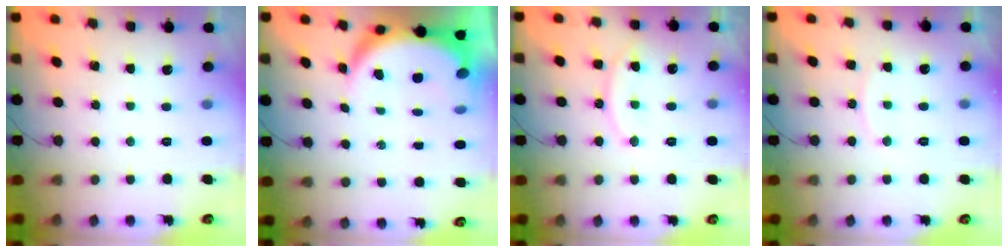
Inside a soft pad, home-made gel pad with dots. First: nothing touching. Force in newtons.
{"total": 9.6, "press": 9.6, "slide": 1.2}
{"total": 11.7, "press": 11.7, "slide": 0.7}
{"total": 6.5, "press": 6.5, "slide": 0.2}